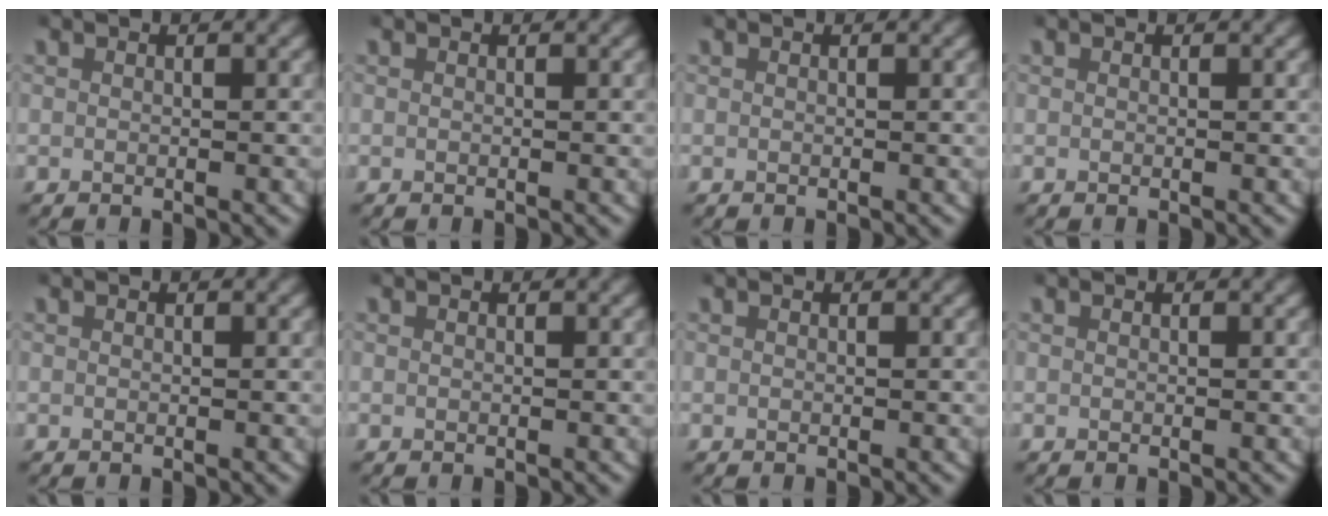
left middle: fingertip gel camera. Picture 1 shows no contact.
{"total": 0.0}
{"total": 0.0}
{"total": 0.0}
{"total": 0.0}
{"total": 0.0}
{"total": 0.0}
{"total": 0.0}